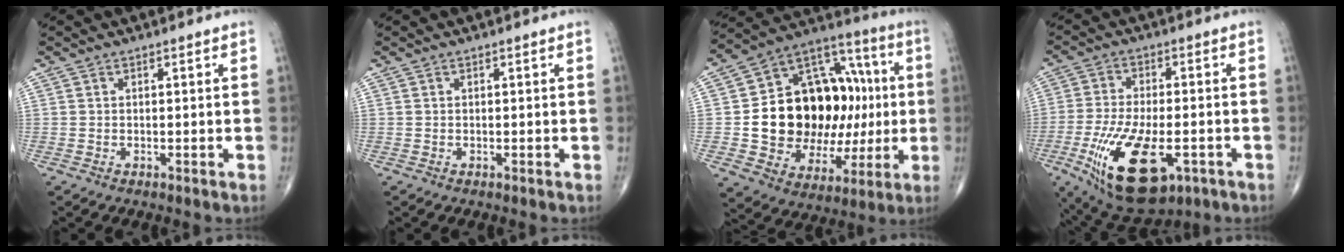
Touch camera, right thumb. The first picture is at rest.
{"total": 0.0}
{"total": 27.9, "force": [0.0, 18.7, 20.7], "torque": [-0.285, 0.029, 0.015]}
{"total": 18.3, "force": [-6.8, 8.4, 14.8], "torque": [-0.284, 0.000, -0.098]}